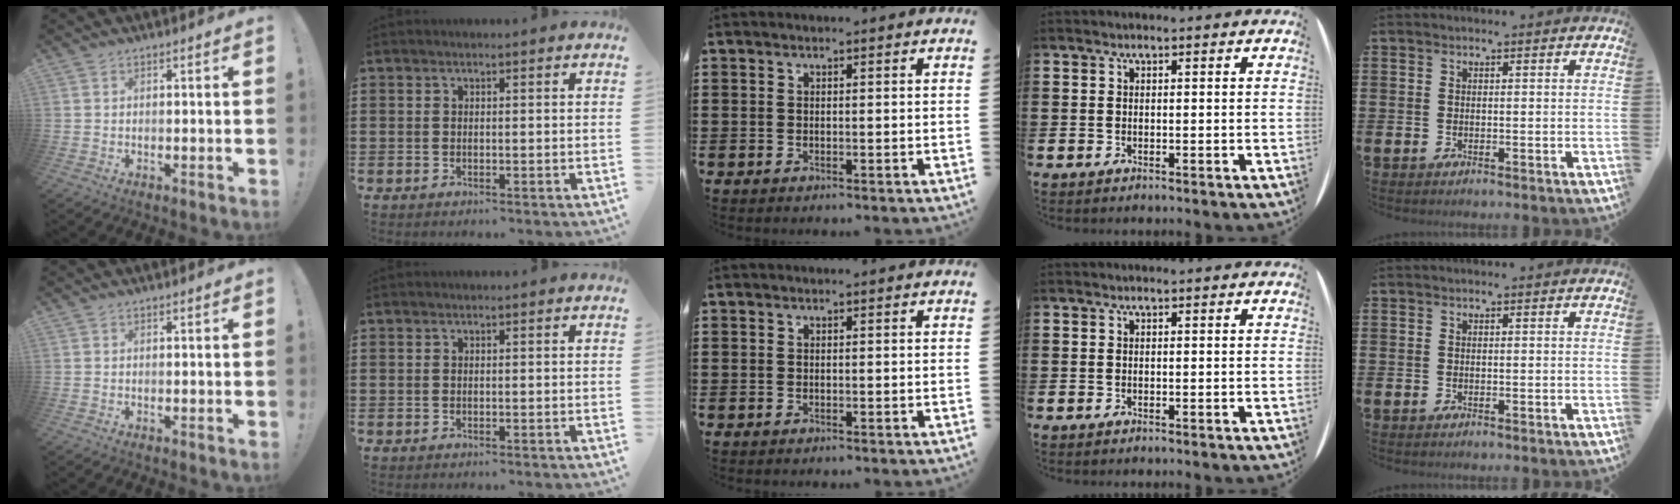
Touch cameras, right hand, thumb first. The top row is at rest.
{}